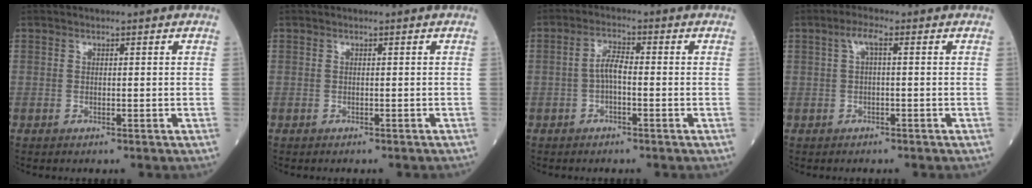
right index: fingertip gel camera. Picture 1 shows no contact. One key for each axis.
{"total": 1.3, "fx": -1.1, "fy": 0.3, "fz": 0.5, "tx": -0.009, "ty": -0.002, "tz": -0.015}
{"total": 3.3, "fx": -0.7, "fy": 0.9, "fz": 3.1, "tx": -0.058, "ty": 0.007, "tz": -0.013}
{"total": 2.4, "fx": 0.3, "fy": 0.6, "fz": 2.3, "tx": -0.049, "ty": 0.011, "tz": 0.005}